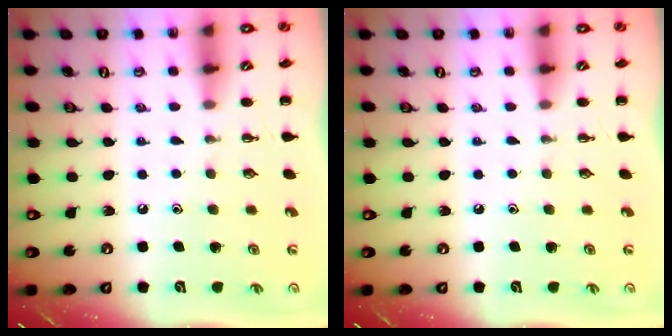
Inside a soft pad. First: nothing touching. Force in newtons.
{"total": 0.0}